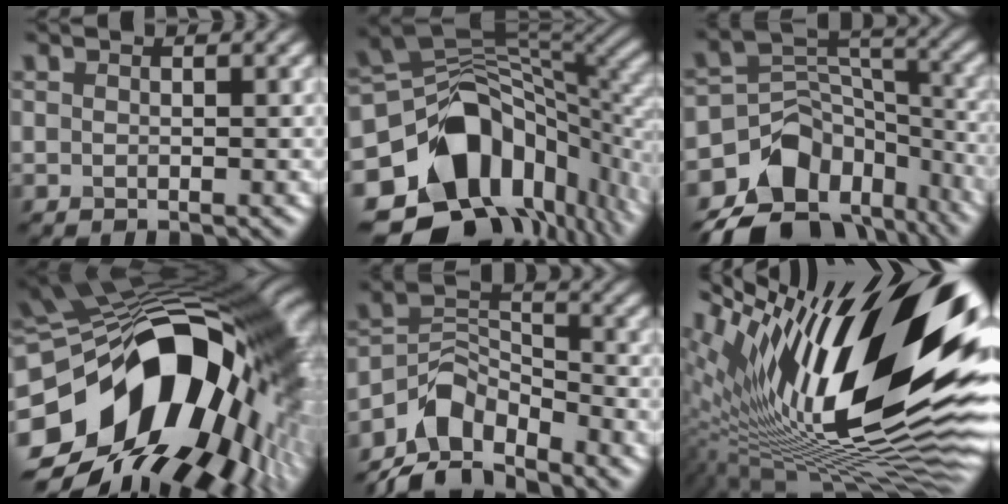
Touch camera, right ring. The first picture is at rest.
{"total": 15.8, "force": [-5.7, 10.8, 10.1], "torque": [-0.180, -0.023, -0.081]}
{"total": 12.5, "force": [-8.0, 8.3, 4.9], "torque": [-0.073, 0.010, -0.118]}
{"total": 20.3, "force": [-3.8, 12.6, 15.5], "torque": [-0.283, -0.035, -0.055]}
{"total": 6.7, "force": [-5.2, 3.2, 2.7], "torque": [-0.037, 0.002, -0.103]}
{"total": 20.7, "force": [6.2, 7.4, 18.3], "torque": [-0.293, 0.031, 0.094]}